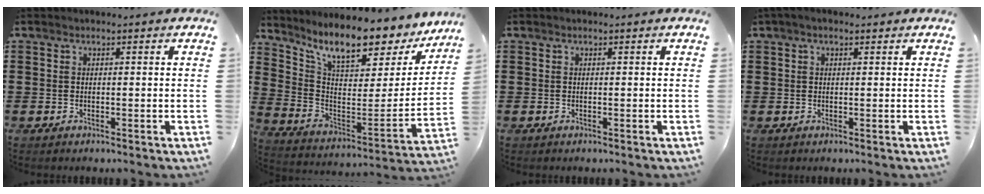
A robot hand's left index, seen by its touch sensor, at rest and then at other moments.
{"total": 10.7, "force": [8.8, 2.3, 5.7], "torque": [-0.124, -0.072, 0.144]}
{"total": 0.0}
{"total": 1.1, "force": [0.4, 0.4, 0.9], "torque": [-0.016, 0.004, 0.007]}